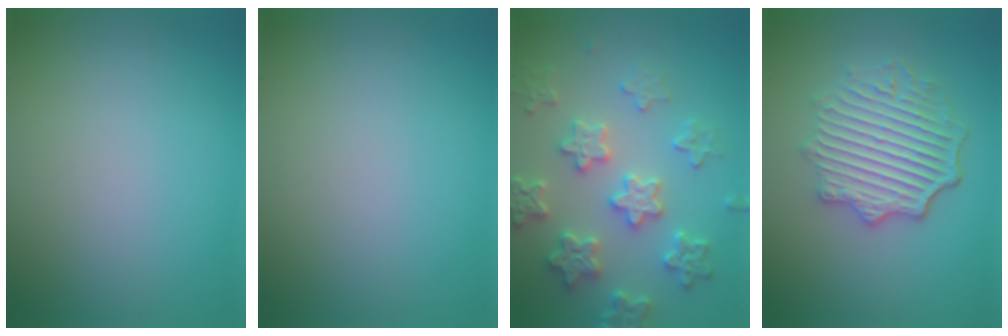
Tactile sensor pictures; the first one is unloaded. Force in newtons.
{"total": 0.0}
{"total": 5.4, "press": 5.3, "slide": 1.1}
{"total": 5.7, "press": 4.4, "slide": 3.5}